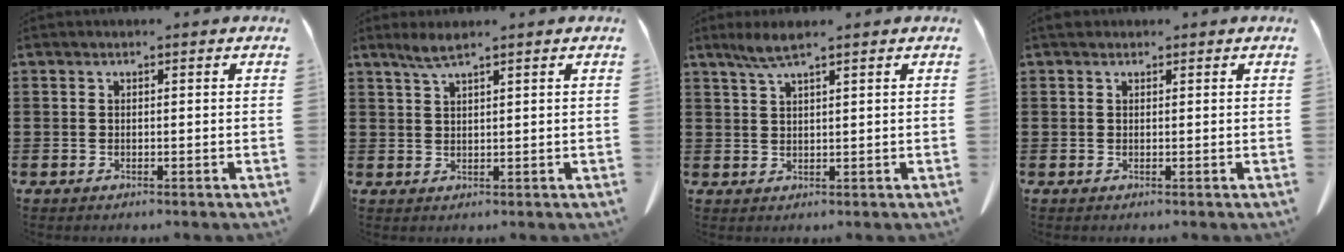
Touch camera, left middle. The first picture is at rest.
{"total": 2.4, "force": [1.8, 0.0, 1.6], "torque": [-0.036, 0.000, 0.033]}
{"total": 3.2, "force": [2.2, 0.2, 2.3], "torque": [-0.051, 0.001, 0.040]}
{"total": 0.7, "force": [0.5, 0.5, 0.3], "torque": [-0.008, 0.003, 0.009]}